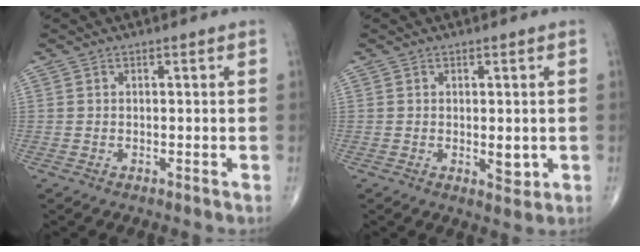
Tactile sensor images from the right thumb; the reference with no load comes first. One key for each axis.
{"total": 2.7, "fx": 0.1, "fy": 1.3, "fz": 2.3, "tx": -0.028, "ty": -0.009, "tz": 0.006}